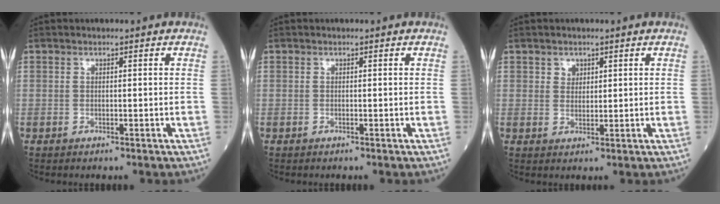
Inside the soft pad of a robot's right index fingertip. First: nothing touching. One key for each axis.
{"total": 0.0}
{"total": 1.7, "fx": 1.0, "fy": 1.3, "fz": 0.6, "tx": -0.003, "ty": -0.002, "tz": 0.015}